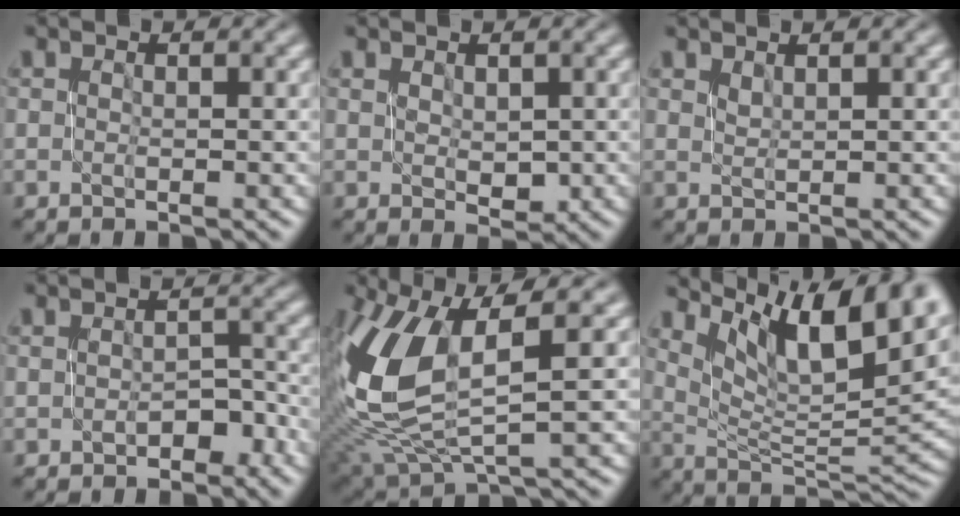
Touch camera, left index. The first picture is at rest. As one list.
[{"total": 1.0, "force": [0.5, 0.5, 0.7], "torque": [-0.012, -0.001, 0.015]}, {"total": 0.9, "force": [0.9, 0.1, 0.0], "torque": [0.004, 0.002, 0.015]}, {"total": 1.4, "force": [-0.9, 0.7, 0.9], "torque": [-0.010, 0.004, -0.010]}, {"total": 11.0, "force": [1.9, 5.1, 9.5], "torque": [-0.228, -0.012, 0.044]}, {"total": 11.8, "force": [7.7, 3.3, 8.4], "torque": [-0.143, 0.014, 0.145]}]